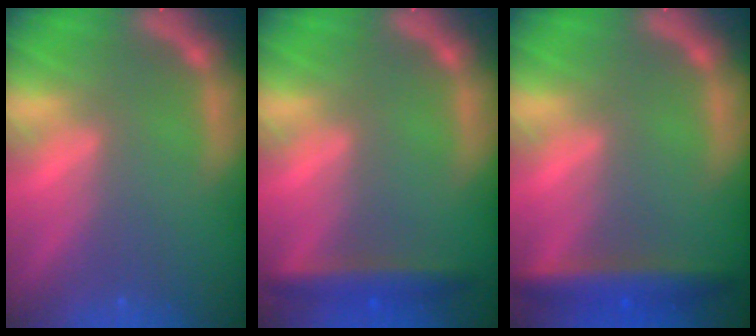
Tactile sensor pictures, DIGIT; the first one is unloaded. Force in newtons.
{"total": 3.5}
{"total": 4.5}